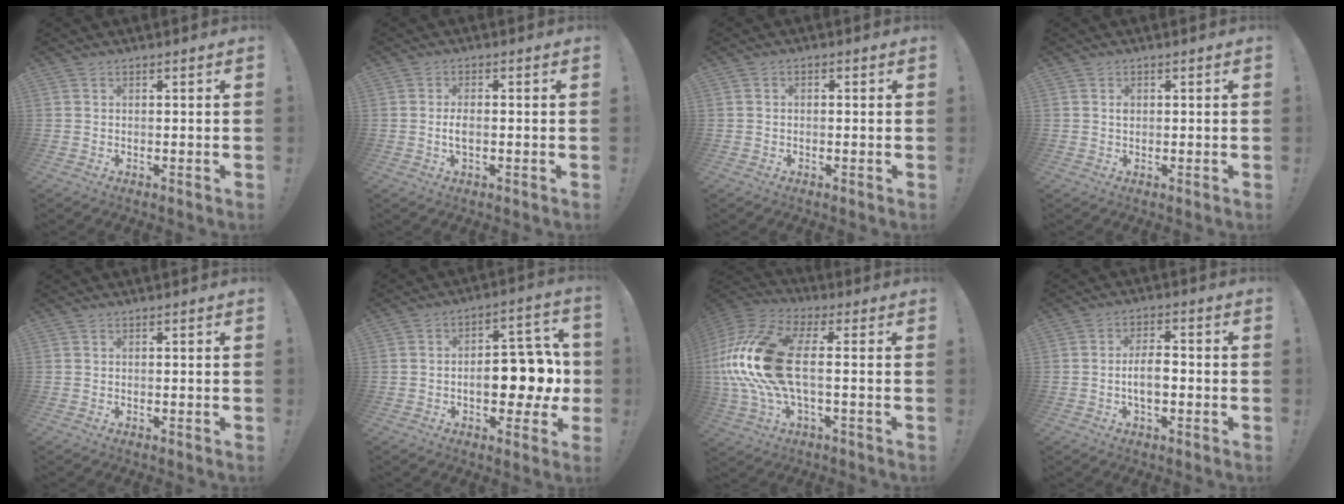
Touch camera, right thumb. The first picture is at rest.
{"total": 3.0, "force": [-0.4, 1.2, 2.7], "torque": [-0.061, 0.000, -0.011]}
{"total": 1.2, "force": [-0.8, 0.6, 0.7], "torque": [-0.016, 0.006, -0.013]}
{"total": 0.8, "force": [0.0, 0.7, 0.4], "torque": [-0.006, 0.002, -0.001]}
{"total": 0.0}
{"total": 14.4, "force": [-1.9, 8.2, 11.7], "torque": [-0.151, 0.018, -0.027]}
{"total": 22.8, "force": [0.2, 10.4, 20.3], "torque": [-0.419, 0.010, 0.010]}
{"total": 6.1, "force": [-1.3, 2.9, 5.2], "torque": [-0.089, 0.002, -0.029]}